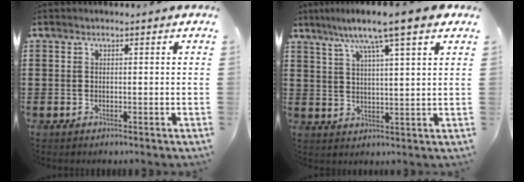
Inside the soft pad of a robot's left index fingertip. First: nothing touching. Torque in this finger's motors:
{"motor_torque": [2.14, 0.00, 0.90, 0.16]}